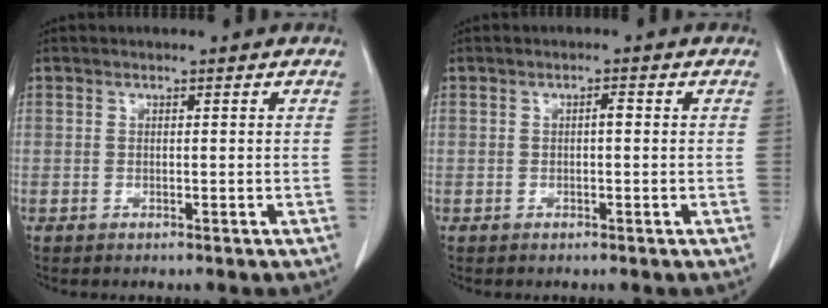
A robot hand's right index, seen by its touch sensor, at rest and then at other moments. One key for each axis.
{"total": 1.0, "fx": 0.0, "fy": 0.2, "fz": 1.0, "tx": -0.015, "ty": 0.002, "tz": 0.000}